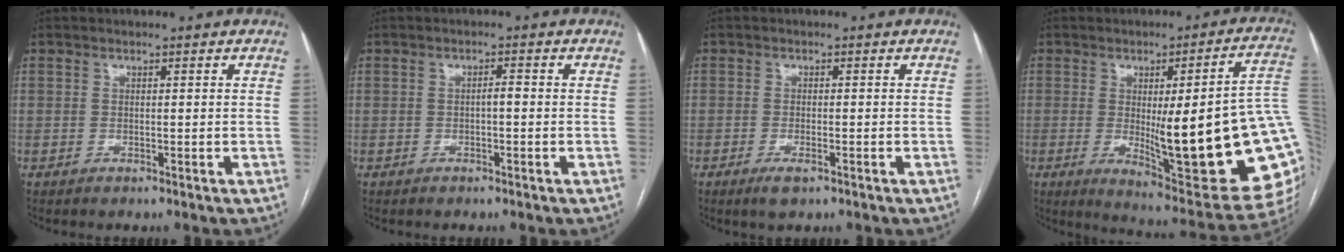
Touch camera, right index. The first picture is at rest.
{"total": 1.3, "force": [-0.3, 0.3, 1.2], "torque": [-0.019, 0.003, -0.005]}
{"total": 2.6, "force": [-1.5, 0.6, 2.0], "torque": [-0.037, -0.003, -0.024]}
{"total": 26.8, "force": [-1.9, 4.1, 26.4], "torque": [-0.259, -0.012, -0.018]}